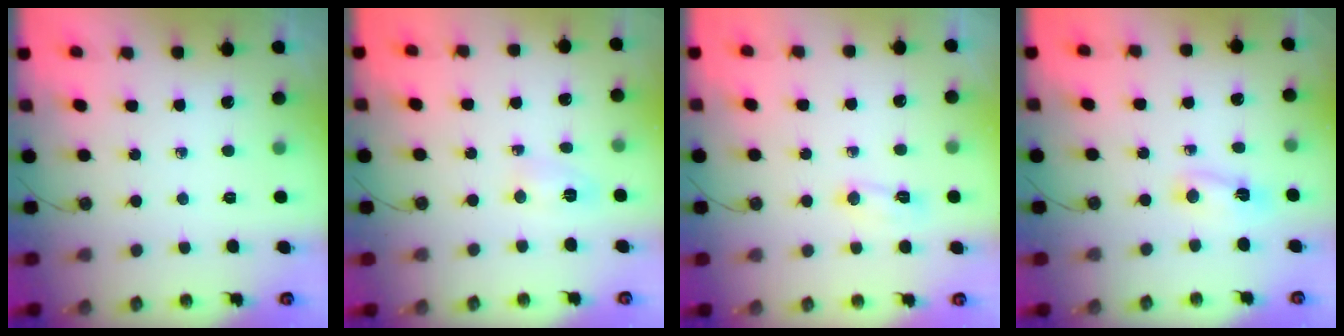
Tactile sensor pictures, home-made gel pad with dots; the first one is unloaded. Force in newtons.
{"total": 3.0, "press": 2.8, "slide": 1.1}
{"total": 3.9, "press": 3.8, "slide": 0.7}
{"total": 2.4, "press": 2.3, "slide": 0.6}